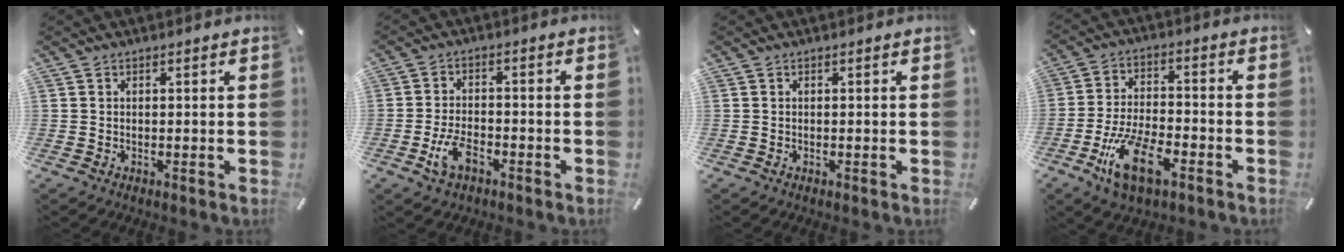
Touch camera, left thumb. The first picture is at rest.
{"total": 7.2, "force": [-3.4, 3.9, 5.0], "torque": [-0.110, 0.011, -0.064]}
{"total": 0.0}
{"total": 13.2, "force": [-6.6, 6.0, 9.8], "torque": [-0.201, 0.021, -0.118]}